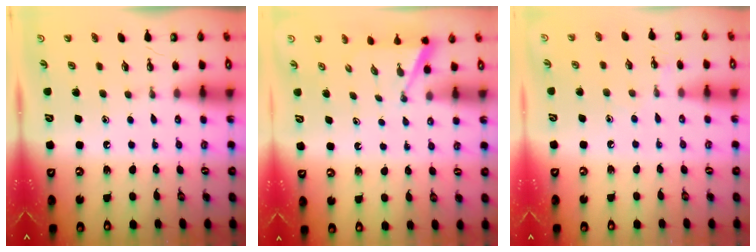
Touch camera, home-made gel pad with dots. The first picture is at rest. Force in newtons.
{"total": 2.3, "press": 2.3, "slide": 0.3}
{"total": 4.8, "press": 4.8, "slide": 0.5}